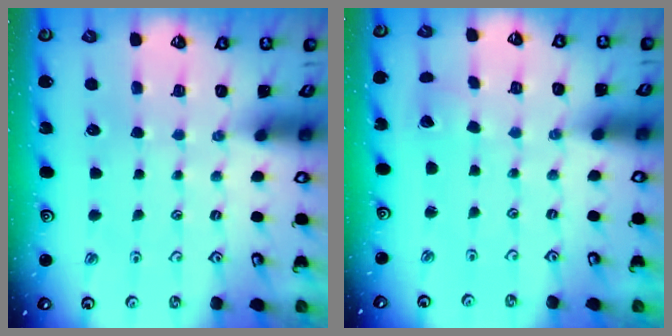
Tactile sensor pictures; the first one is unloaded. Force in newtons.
{"total": 1.4, "press": 1.3, "slide": 0.2}